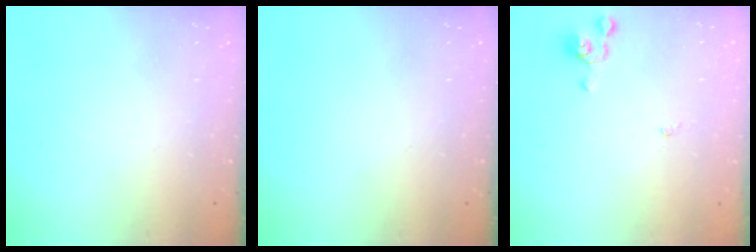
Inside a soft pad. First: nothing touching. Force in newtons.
{"total": 0.0}
{"total": 0.5, "press": 0.5, "slide": 0.3}